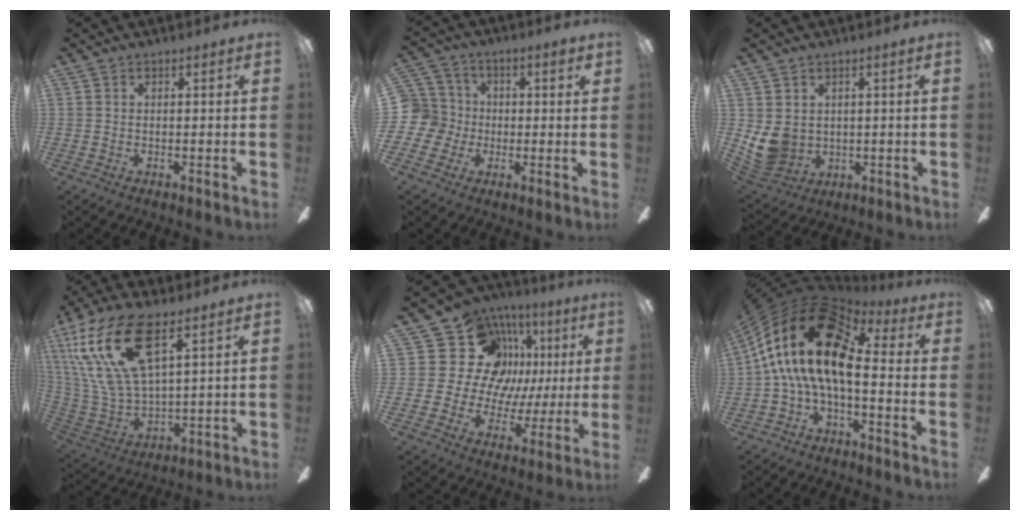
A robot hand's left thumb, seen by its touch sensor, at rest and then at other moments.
{"total": 8.0, "force": [-0.7, 7.8, 1.7], "torque": [-0.052, 0.015, -0.013]}
{"total": 7.7, "force": [1.2, 6.7, 3.5], "torque": [-0.101, -0.012, 0.025]}
{"total": 22.6, "force": [11.2, 9.6, 17.1], "torque": [-0.380, -0.039, 0.198]}
{"total": 21.5, "force": [6.5, 17.3, 11.0], "torque": [-0.205, -0.027, 0.141]}
{"total": 18.4, "force": [2.5, 9.2, 15.8], "torque": [-0.334, -0.011, 0.044]}